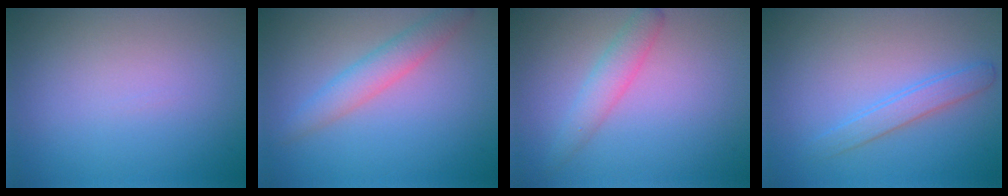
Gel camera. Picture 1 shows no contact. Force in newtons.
{"total": 3.0, "press": 3.0, "slide": 0.1}
{"total": 1.7, "press": 1.7, "slide": 0.1}
{"total": 2.0, "press": 2.0, "slide": 0.0}